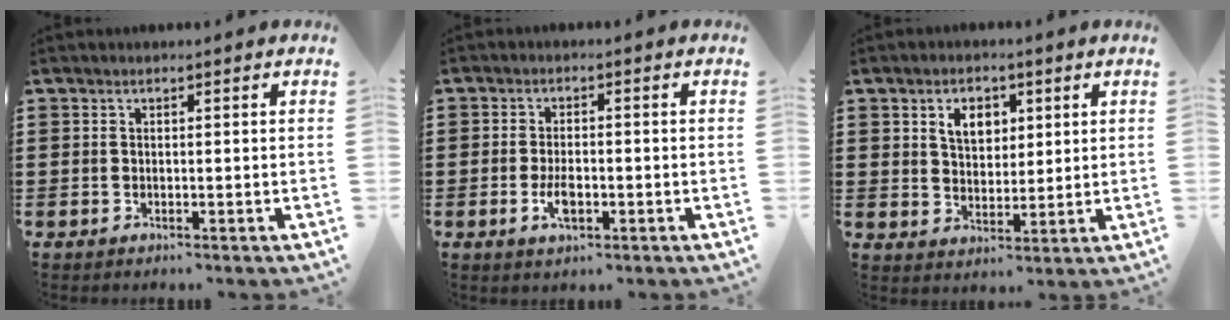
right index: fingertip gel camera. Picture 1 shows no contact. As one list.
[{"total": 3.6, "force": [-1.1, 1.5, 3.1], "torque": [-0.070, -0.003, -0.023]}, {"total": 4.4, "force": [1.8, 3.1, 2.6], "torque": [-0.055, 0.010, 0.028]}]